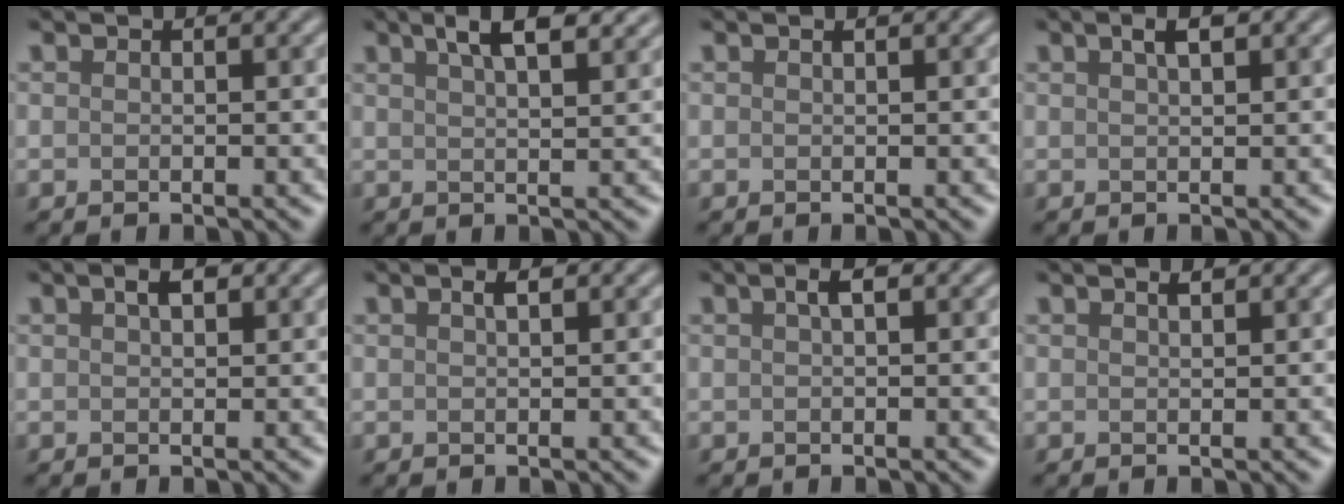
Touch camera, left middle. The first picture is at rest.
{"total": 4.7, "force": [3.2, 1.4, 3.2], "torque": [-0.040, 0.016, 0.041]}
{"total": 0.0}
{"total": 1.6, "force": [0.9, 0.4, 1.3], "torque": [-0.021, 0.004, 0.015]}
{"total": 1.6, "force": [0.8, 0.7, 1.2], "torque": [-0.020, 0.005, 0.014]}
{"total": 0.9, "force": [0.4, 0.2, 0.8], "torque": [-0.017, 0.001, 0.008]}
{"total": 1.2, "force": [0.4, 0.3, 1.1], "torque": [-0.022, 0.006, 0.009]}
{"total": 0.6, "force": [0.4, 0.1, 0.4], "torque": [-0.009, -0.002, 0.008]}